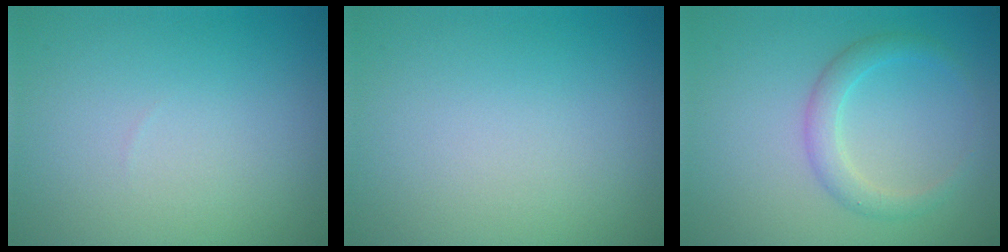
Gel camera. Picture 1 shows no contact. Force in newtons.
{"total": 0.0}
{"total": 2.3, "press": 2.3, "slide": 0.1}